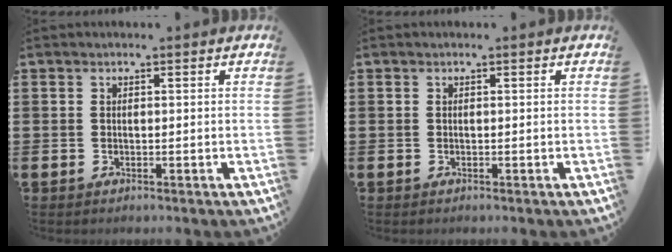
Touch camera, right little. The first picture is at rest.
{"total": 0.0}